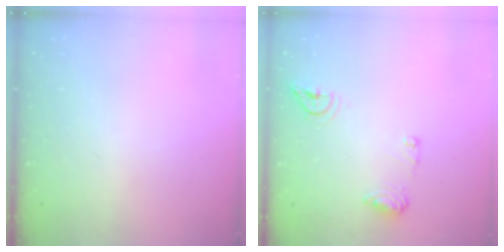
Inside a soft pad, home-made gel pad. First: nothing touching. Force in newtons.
{"total": 8.5, "press": 8.5, "slide": 0.1}